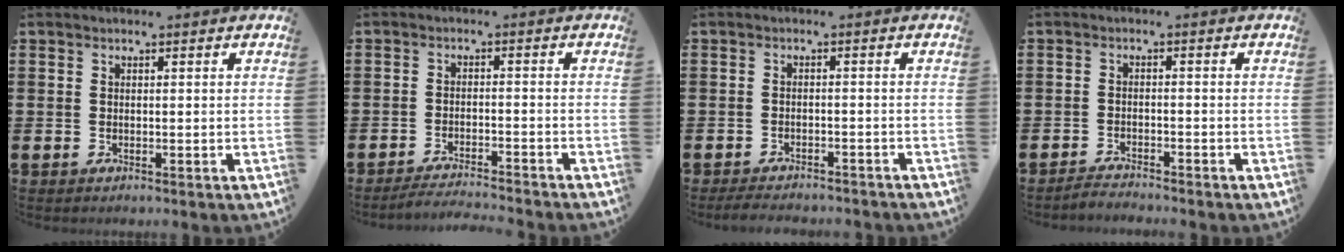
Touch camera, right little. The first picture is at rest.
{"total": 2.5, "force": [-2.4, -0.3, 0.4], "torque": [-0.007, 0.002, -0.050]}
{"total": 2.0, "force": [-2.0, 0.1, 0.3], "torque": [-0.008, 0.004, -0.042]}
{"total": 1.8, "force": [-1.8, -0.1, 0.0], "torque": [-0.003, 0.004, -0.038]}